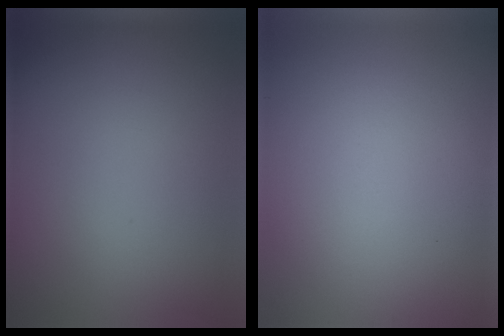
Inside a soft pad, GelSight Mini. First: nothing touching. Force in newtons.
{"total": 0.0}